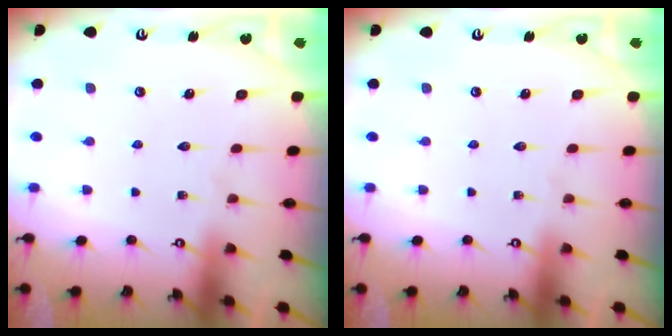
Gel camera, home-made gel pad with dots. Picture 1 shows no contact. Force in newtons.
{"total": 0.0}